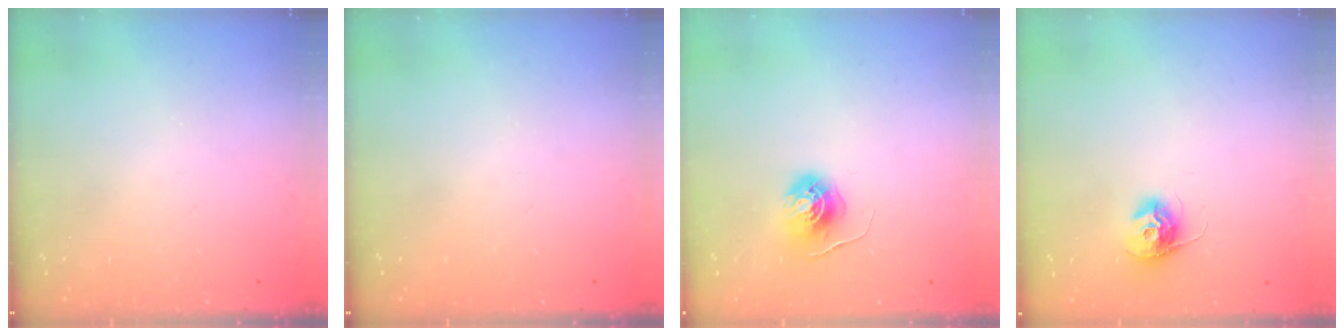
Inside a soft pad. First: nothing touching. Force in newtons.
{"total": 0.0}
{"total": 5.5, "press": 5.5, "slide": 0.3}
{"total": 10.3, "press": 10.3, "slide": 0.5}